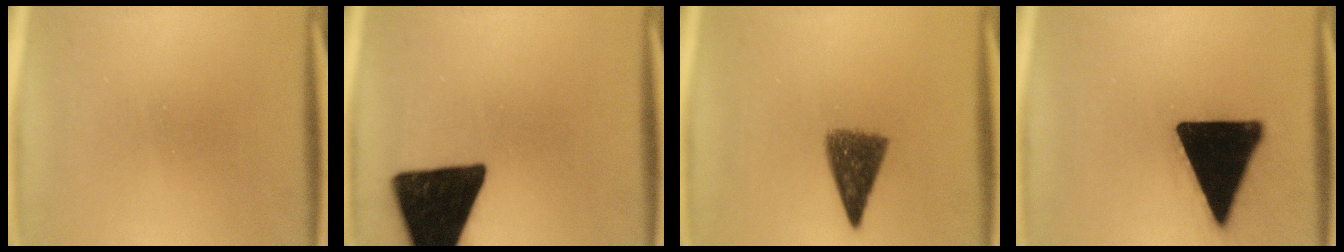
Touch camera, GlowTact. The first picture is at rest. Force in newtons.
{"total": 18.0}
{"total": 7.4}
{"total": 20.3}